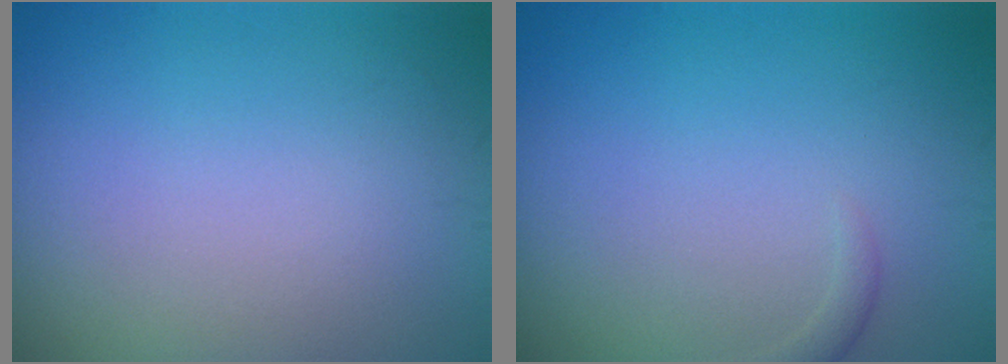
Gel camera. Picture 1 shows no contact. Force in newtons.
{"total": 0.8, "press": 0.8, "slide": 0.1}